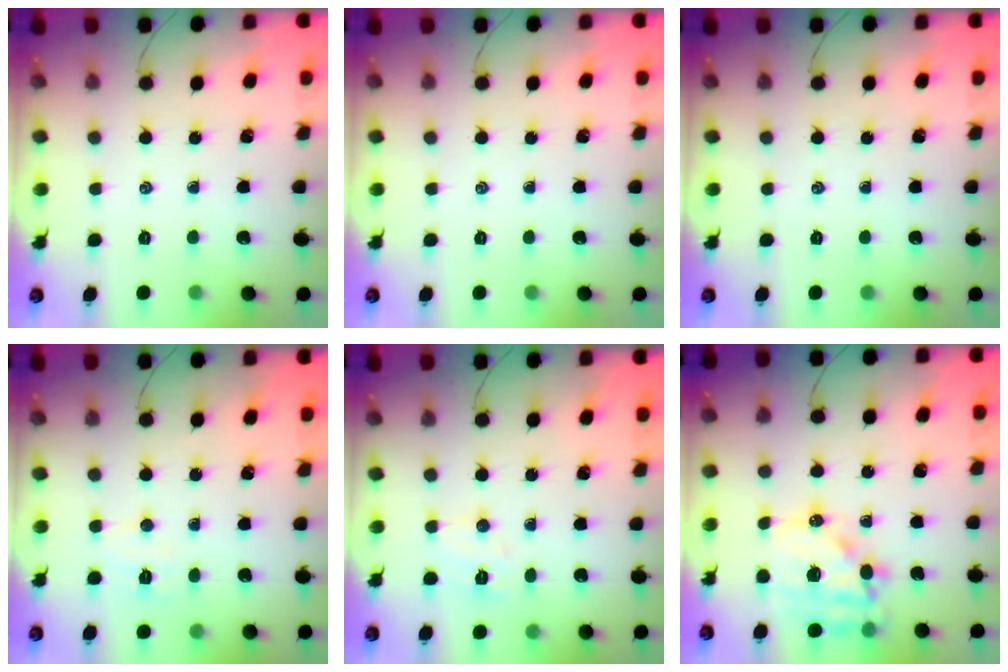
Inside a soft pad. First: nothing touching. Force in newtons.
{"total": 0.0}
{"total": 0.0}
{"total": 5.2, "press": 5.1, "slide": 0.9}
{"total": 6.2, "press": 6.1, "slide": 1.0}
{"total": 14.7, "press": 14.4, "slide": 3.1}